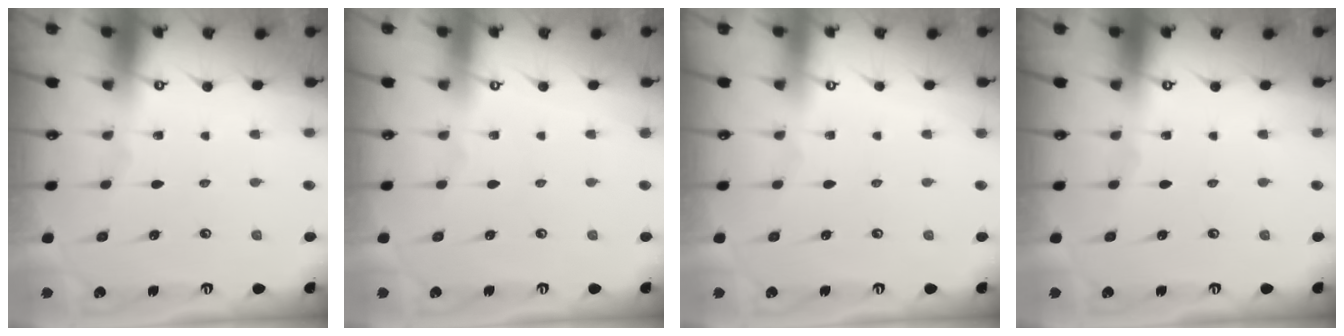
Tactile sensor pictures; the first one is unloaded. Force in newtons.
{"total": 4.0, "press": 4.0, "slide": 0.1}
{"total": 3.9, "press": 3.9, "slide": 0.1}
{"total": 0.0}